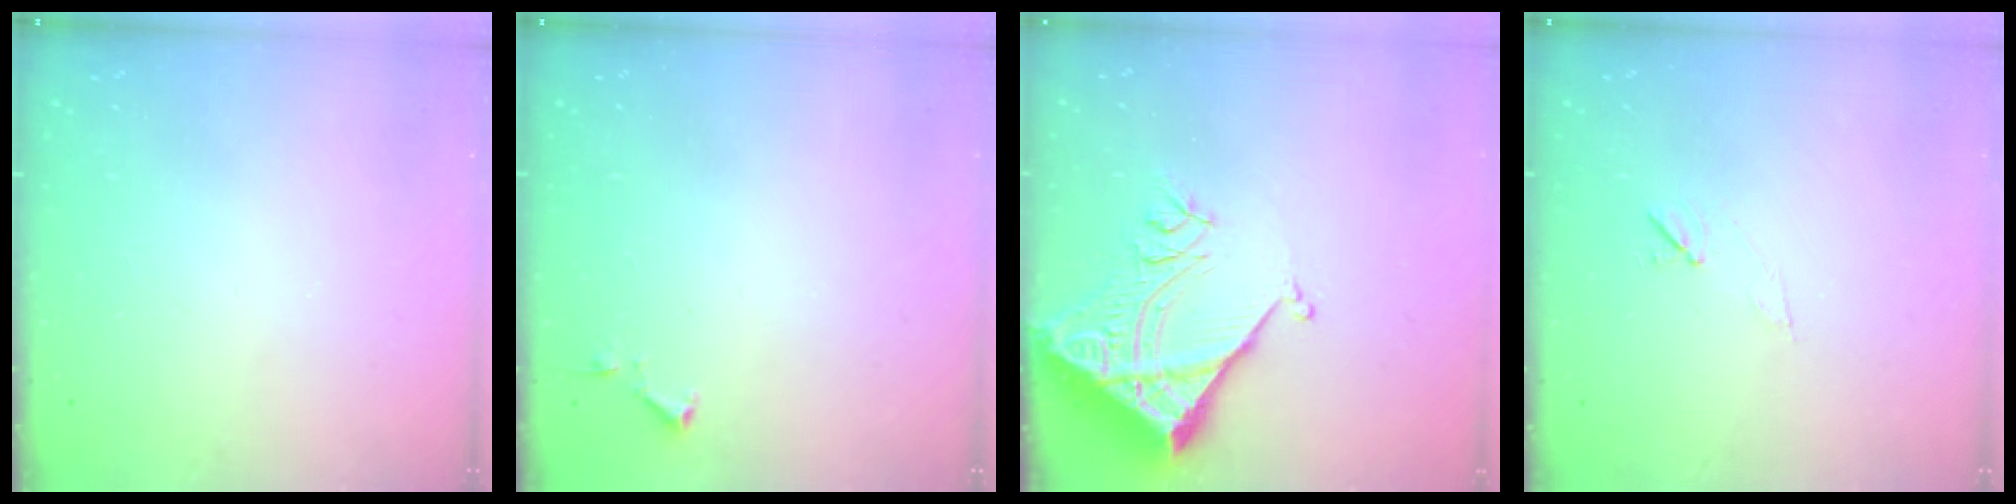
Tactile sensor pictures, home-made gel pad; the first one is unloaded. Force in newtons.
{"total": 3.1, "press": 3.1, "slide": 0.6}
{"total": 9.6, "press": 9.5, "slide": 1.1}
{"total": 5.2, "press": 4.7, "slide": 2.1}